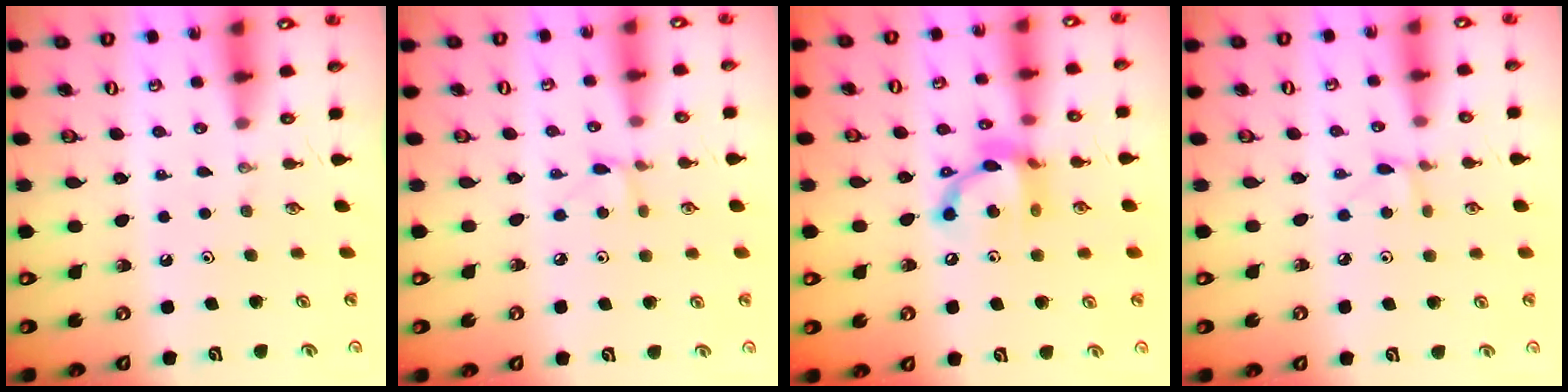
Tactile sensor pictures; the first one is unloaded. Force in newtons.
{"total": 3.5, "press": 3.5, "slide": 0.4}
{"total": 13.1, "press": 13.0, "slide": 0.9}
{"total": 3.5, "press": 3.5, "slide": 0.4}